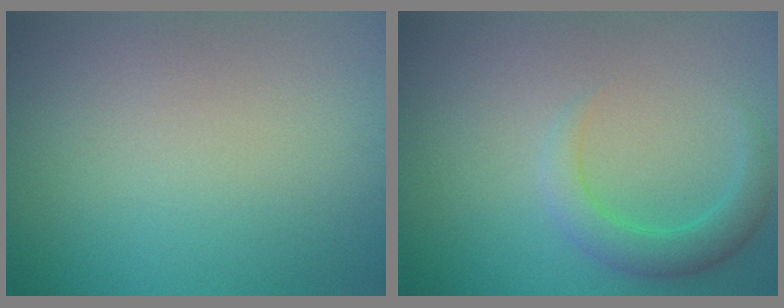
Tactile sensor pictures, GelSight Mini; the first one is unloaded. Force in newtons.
{"total": 2.9, "press": 2.9, "slide": 0.1}